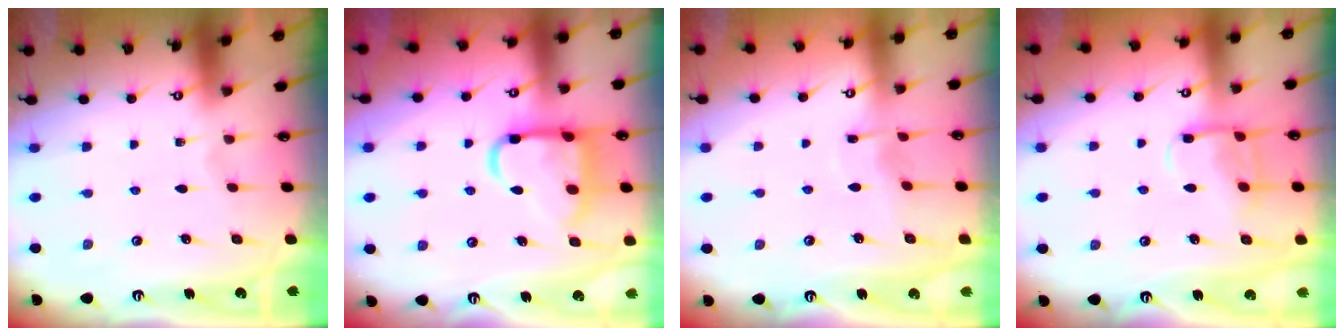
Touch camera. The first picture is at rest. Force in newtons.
{"total": 14.8, "press": 14.7, "slide": 1.5}
{"total": 2.9, "press": 2.9, "slide": 0.4}
{"total": 9.9, "press": 9.8, "slide": 1.1}